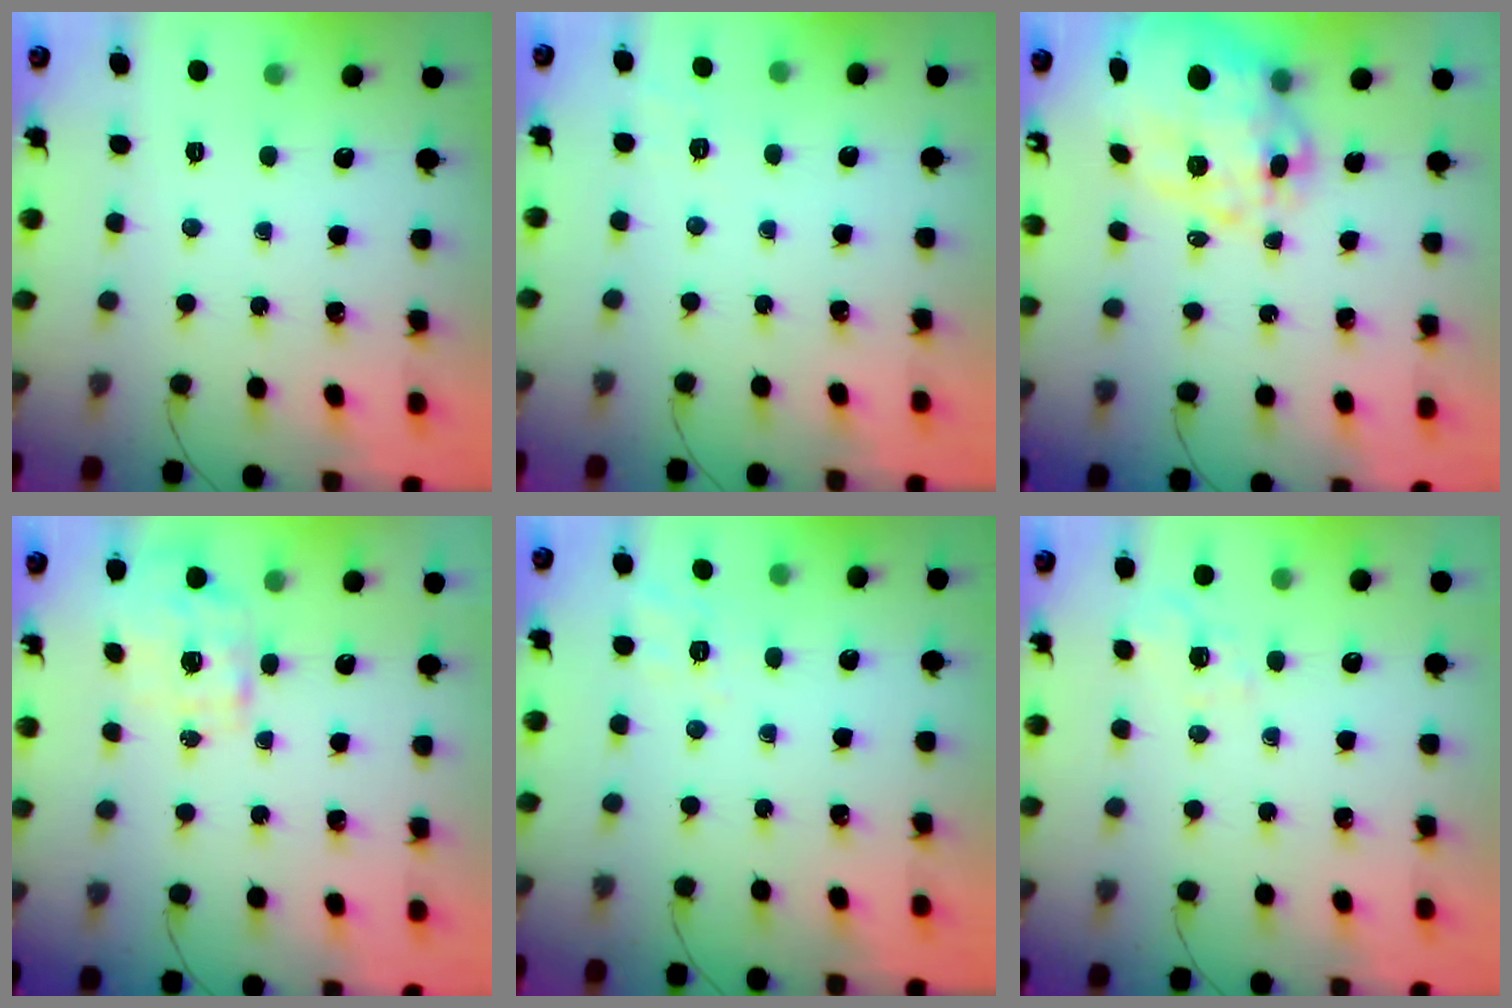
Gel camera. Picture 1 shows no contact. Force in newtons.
{"total": 1.5, "press": 0.4, "slide": 1.4}
{"total": 16.9, "press": 16.4, "slide": 4.1}
{"total": 1.9, "press": 1.9, "slide": 0.5}
{"total": 2.1, "press": 0.1, "slide": 2.1}
{"total": 2.2, "press": 1.6, "slide": 1.6}